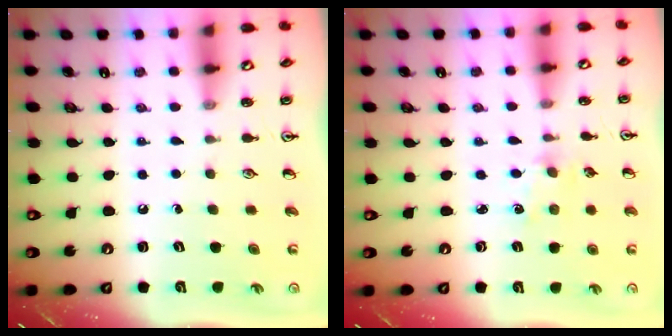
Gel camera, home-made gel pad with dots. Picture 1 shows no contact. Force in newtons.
{"total": 1.9, "press": 1.8, "slide": 0.4}